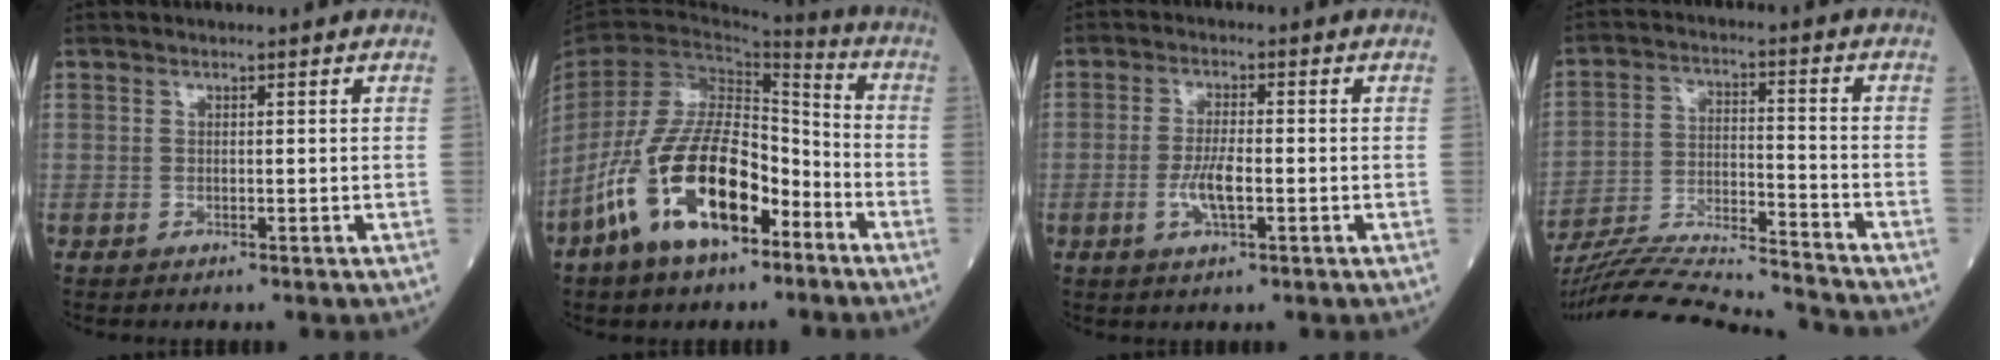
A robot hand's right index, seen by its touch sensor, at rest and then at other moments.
{"total": 16.0, "force": [-8.3, 6.6, 12.0], "torque": [-0.246, 0.008, -0.148]}
{"total": 4.7, "force": [-1.2, 1.0, 4.4], "torque": [-0.088, -0.002, -0.022]}
{"total": 19.4, "force": [-18.6, -0.3, 5.5], "torque": [-0.118, -0.011, -0.300]}